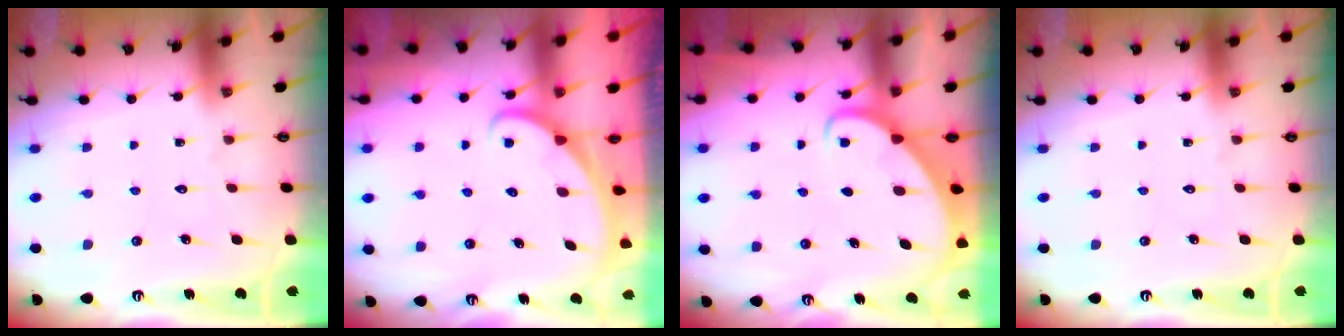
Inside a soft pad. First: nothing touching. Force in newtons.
{"total": 2.0, "press": 2.0, "slide": 0.0}
{"total": 2.7, "press": 2.6, "slide": 0.4}
{"total": 0.0}